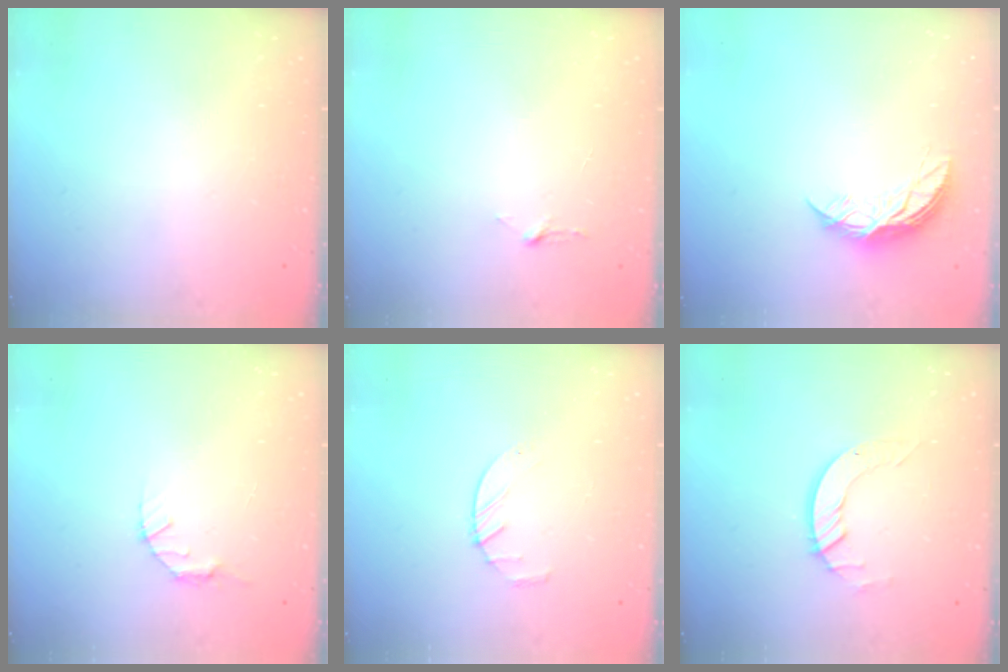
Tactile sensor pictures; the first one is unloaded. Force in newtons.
{"total": 2.9, "press": 2.9, "slide": 0.3}
{"total": 8.8, "press": 8.8, "slide": 0.5}
{"total": 2.8, "press": 2.8, "slide": 0.4}
{"total": 2.4, "press": 2.3, "slide": 0.3}
{"total": 4.1, "press": 4.1, "slide": 0.1}